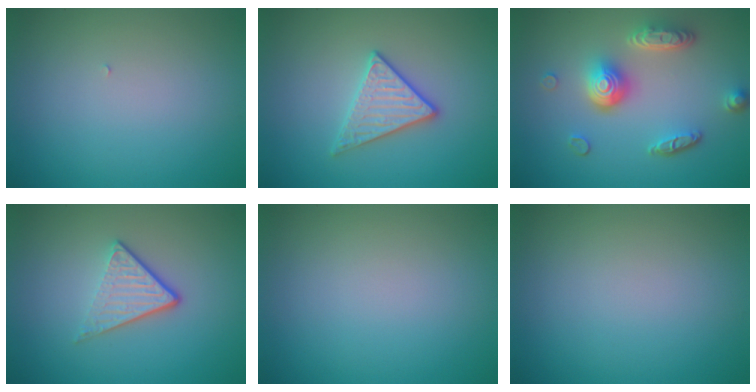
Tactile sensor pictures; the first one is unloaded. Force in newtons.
{"total": 2.8, "press": 2.7, "slide": 0.6}
{"total": 5.1, "press": 3.8, "slide": 3.4}
{"total": 3.6, "press": 2.5, "slide": 2.7}
{"total": 0.0}
{"total": 0.0}